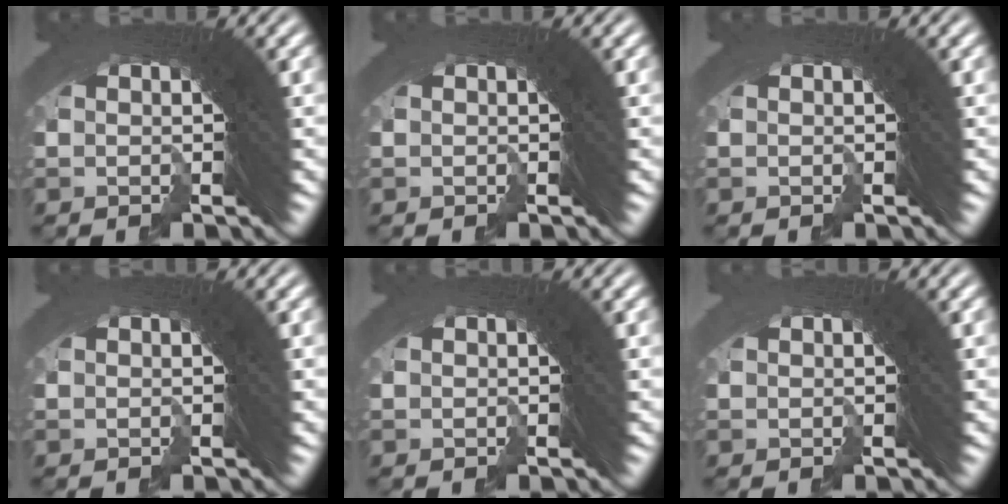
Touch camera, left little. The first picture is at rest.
{"total": 0.0}
{"total": 0.0}
{"total": 0.0}
{"total": 0.0}
{"total": 0.6, "force": [-0.1, -0.3, -0.5], "torque": [0.007, -0.001, -0.002]}